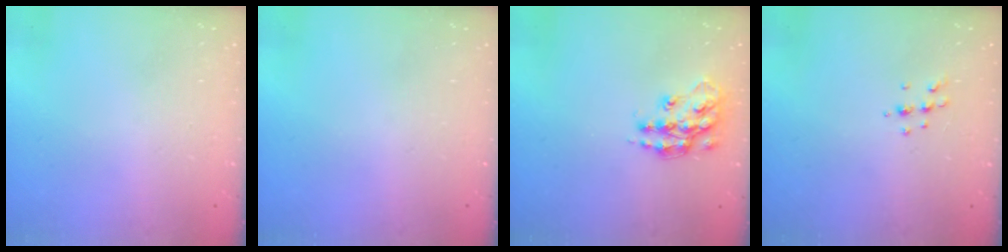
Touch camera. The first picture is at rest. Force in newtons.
{"total": 0.0}
{"total": 13.4, "press": 13.4, "slide": 0.9}
{"total": 4.9, "press": 4.8, "slide": 1.1}